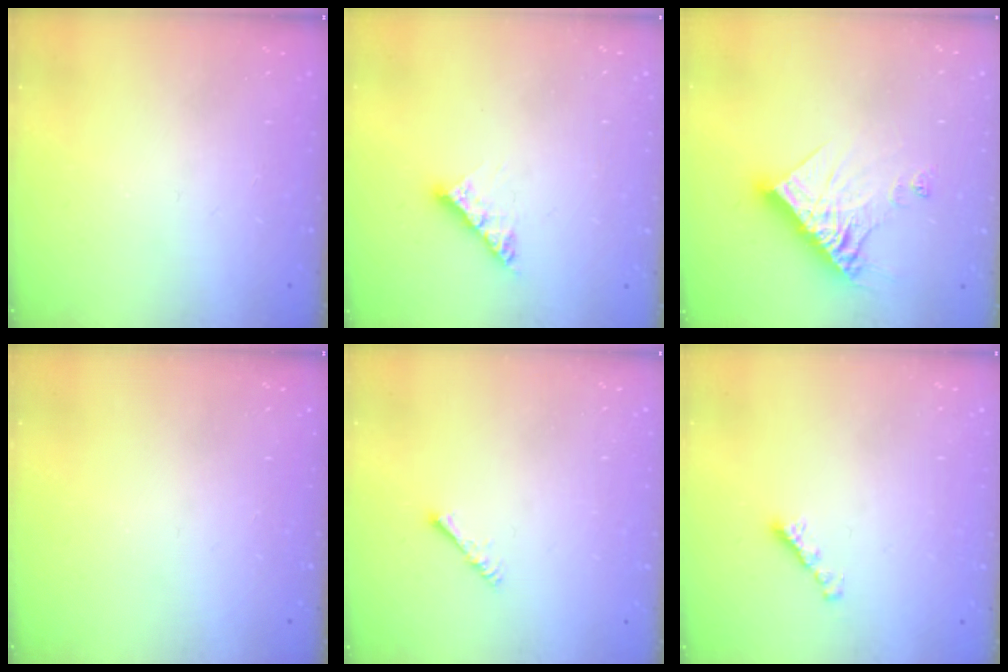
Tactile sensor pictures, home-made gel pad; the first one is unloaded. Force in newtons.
{"total": 6.8, "press": 6.8, "slide": 0.8}
{"total": 13.5, "press": 13.5, "slide": 1.1}
{"total": 0.0}
{"total": 1.4, "press": 1.3, "slide": 0.3}
{"total": 2.2, "press": 2.1, "slide": 0.5}